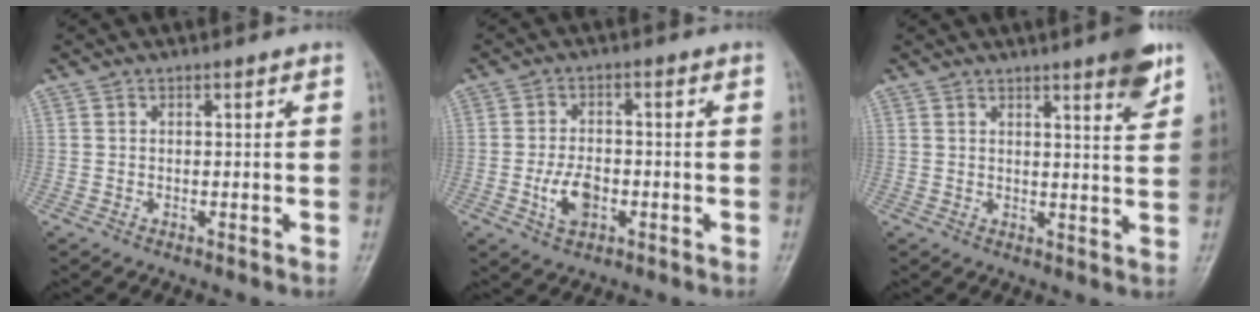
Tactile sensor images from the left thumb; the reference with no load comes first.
{"total": 5.9, "force": [-1.8, 3.6, 4.3], "torque": [-0.074, 0.008, -0.031]}
{"total": 6.4, "force": [4.1, 0.8, 4.8], "torque": [-0.056, -0.025, 0.053]}